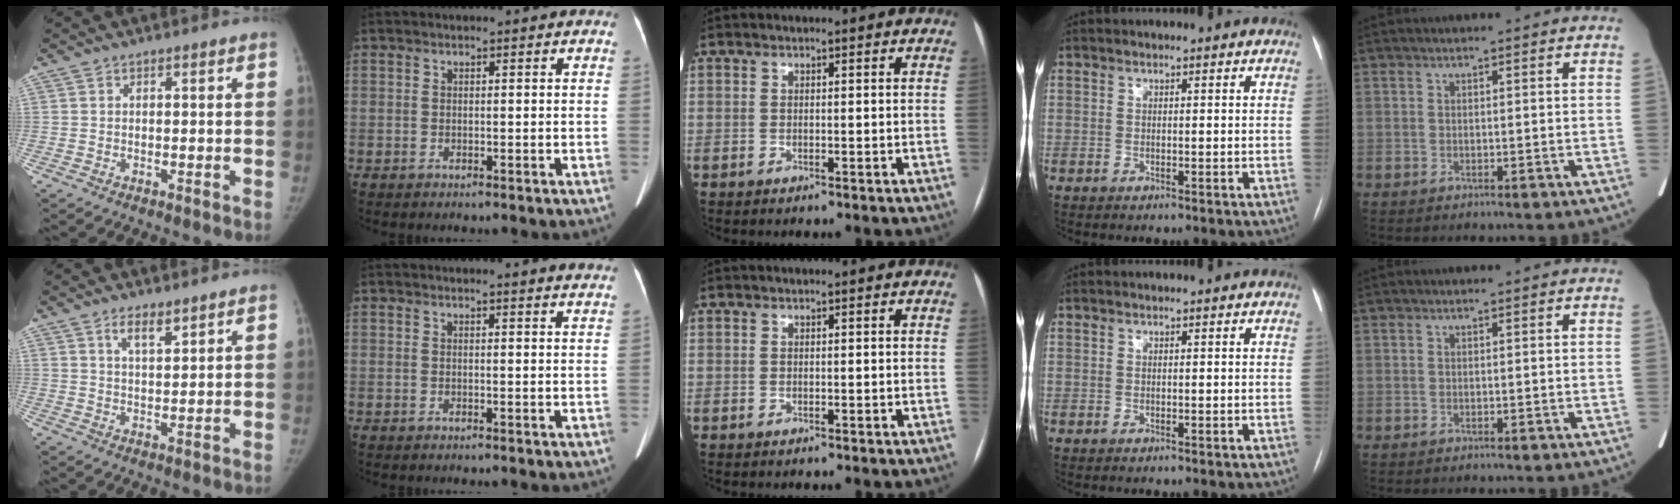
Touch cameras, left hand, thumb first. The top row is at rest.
{"thumb": {"total": 3.8, "force": [2.7, 1.2, 2.4], "torque": [-0.034, -0.017, 0.048]}, "index": {"total": 5.4, "force": [5.2, 0.0, 1.4], "torque": [-0.012, -0.008, 0.034]}}